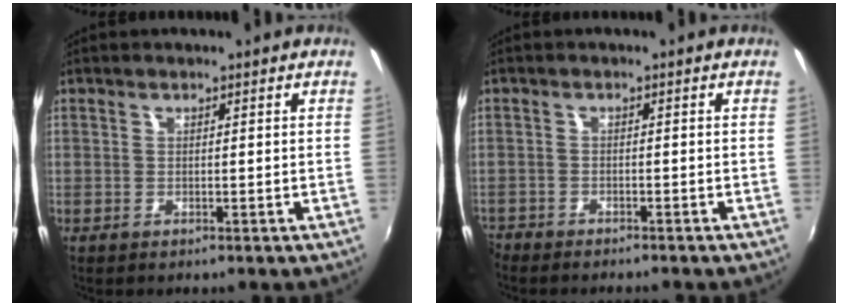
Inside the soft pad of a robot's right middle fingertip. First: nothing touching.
{"total": 3.7, "force": [-3.5, 1.0, 0.8], "torque": [-0.038, -0.017, -0.068]}